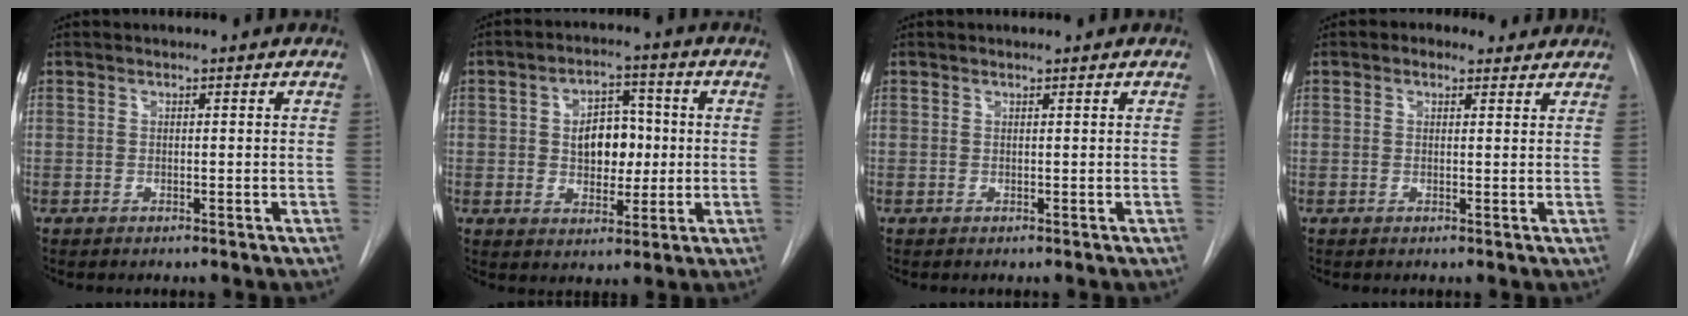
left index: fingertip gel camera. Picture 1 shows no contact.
{"total": 7.6, "force": [-0.1, 4.8, 5.8], "torque": [-0.090, 0.013, 0.004]}
{"total": 0.0}
{"total": 2.7, "force": [1.5, 1.9, 1.0], "torque": [-0.015, 0.013, 0.018]}